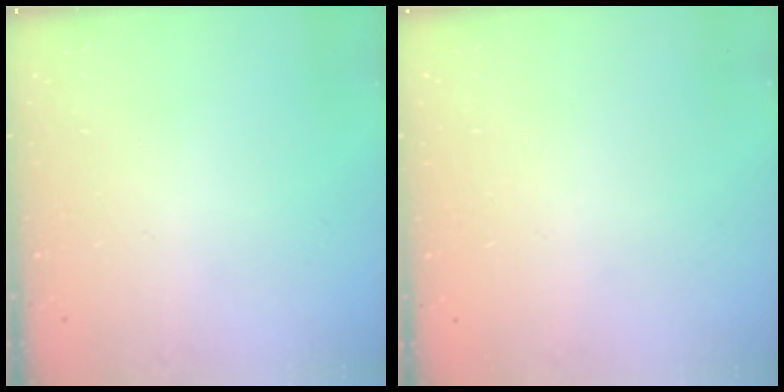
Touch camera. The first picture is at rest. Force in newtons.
{"total": 0.0}